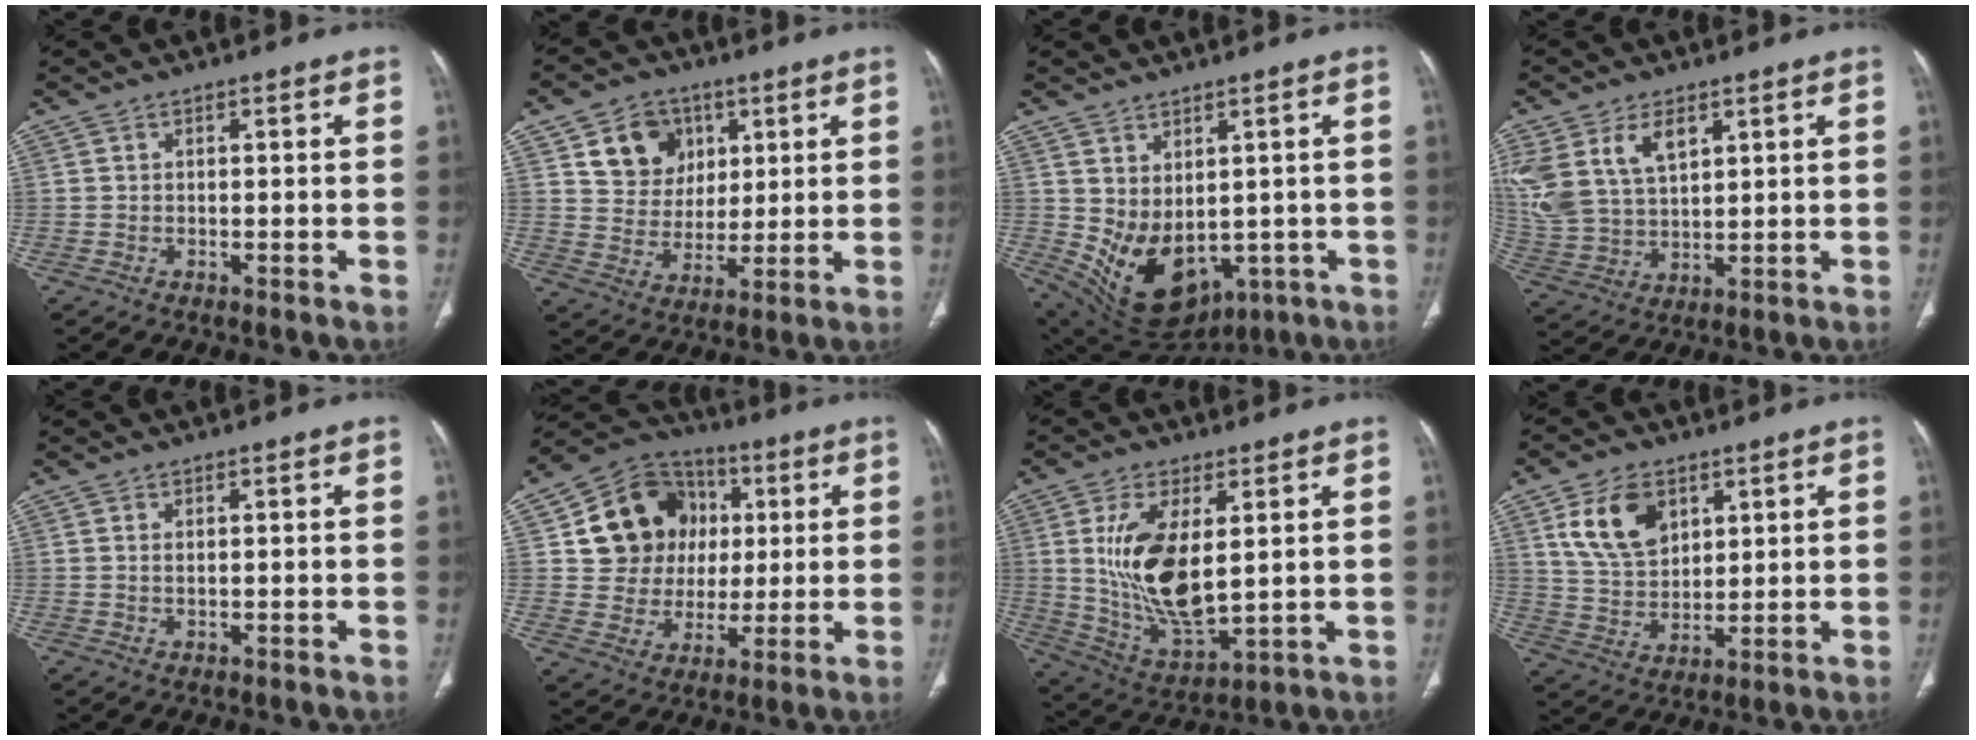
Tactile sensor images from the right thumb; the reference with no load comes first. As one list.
[{"total": 11.0, "force": [4.6, 9.1, 4.0], "torque": [-0.030, -0.017, 0.085]}, {"total": 14.1, "force": [-1.5, 9.5, 10.3], "torque": [-0.161, -0.011, 0.019]}, {"total": 14.1, "force": [6.2, 8.6, 9.3], "torque": [-0.198, -0.012, 0.137]}, {"total": 0.7, "force": [0.2, 0.3, 0.6], "torque": [-0.013, 0.000, 0.006]}, {"total": 16.5, "force": [3.4, 14.6, 6.9], "torque": [-0.077, 0.015, 0.065]}, {"total": 15.7, "force": [2.8, 7.2, 13.7], "torque": [-0.255, -0.025, 0.069]}, {"total": 11.6, "force": [5.2, 7.6, 7.1], "torque": [-0.109, -0.020, 0.106]}]